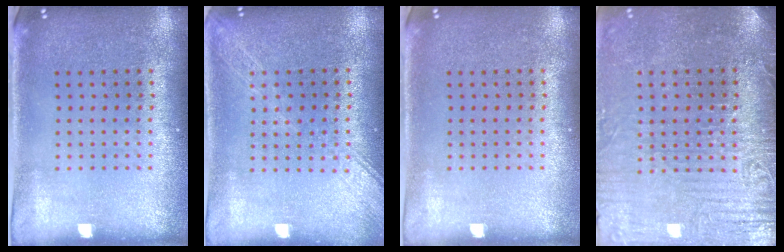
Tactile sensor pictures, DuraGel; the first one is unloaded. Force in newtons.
{"total": 1.6, "press": 1.5, "slide": 0.2}
{"total": 0.0}
{"total": 3.8, "press": 3.6, "slide": 1.3}